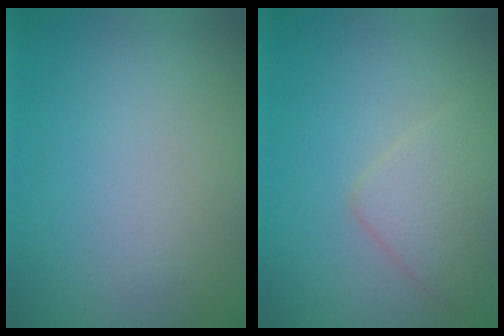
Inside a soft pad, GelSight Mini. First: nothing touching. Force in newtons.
{"total": 3.0, "press": 3.0, "slide": 0.1}